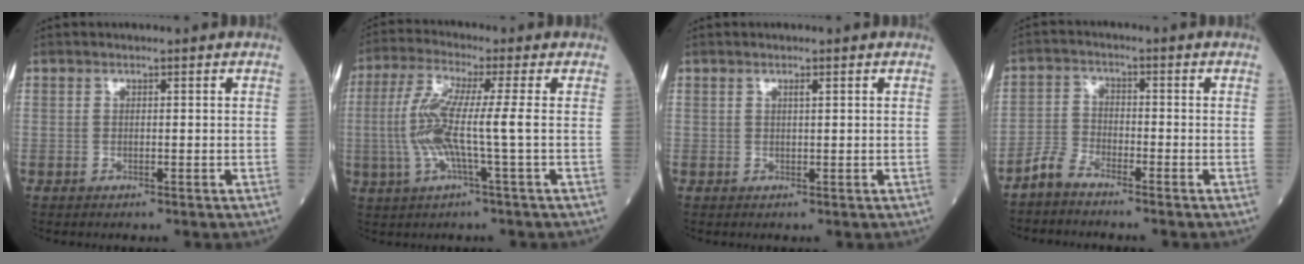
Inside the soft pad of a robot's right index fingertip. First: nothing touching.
{"total": 8.9, "force": [-0.7, -0.1, 8.9], "torque": [-0.189, 0.009, -0.021]}
{"total": 0.6, "force": [0.5, 0.0, 0.4], "torque": [-0.004, 0.000, 0.007]}
{"total": 3.5, "force": [-3.3, 0.9, 0.9], "torque": [-0.018, -0.002, -0.070]}